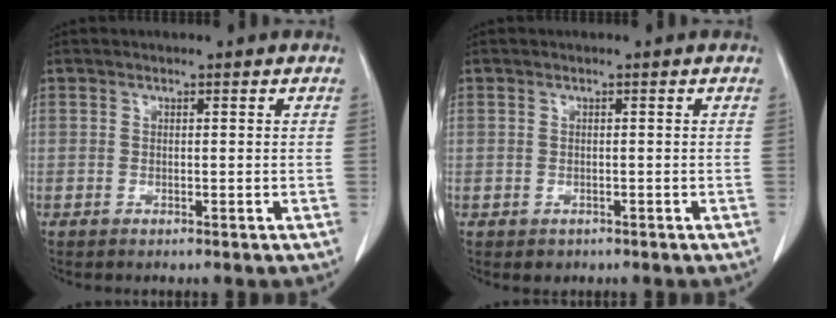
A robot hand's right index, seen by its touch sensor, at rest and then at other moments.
{"total": 1.2, "force": [-0.6, 1.1, 0.1], "torque": [-0.006, 0.003, -0.003]}